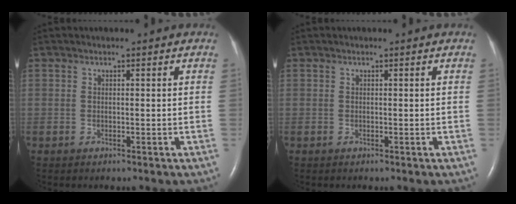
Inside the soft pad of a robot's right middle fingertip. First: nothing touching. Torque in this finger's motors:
{"motor_torque": [0.09, -0.14, 0.00, 0.00]}